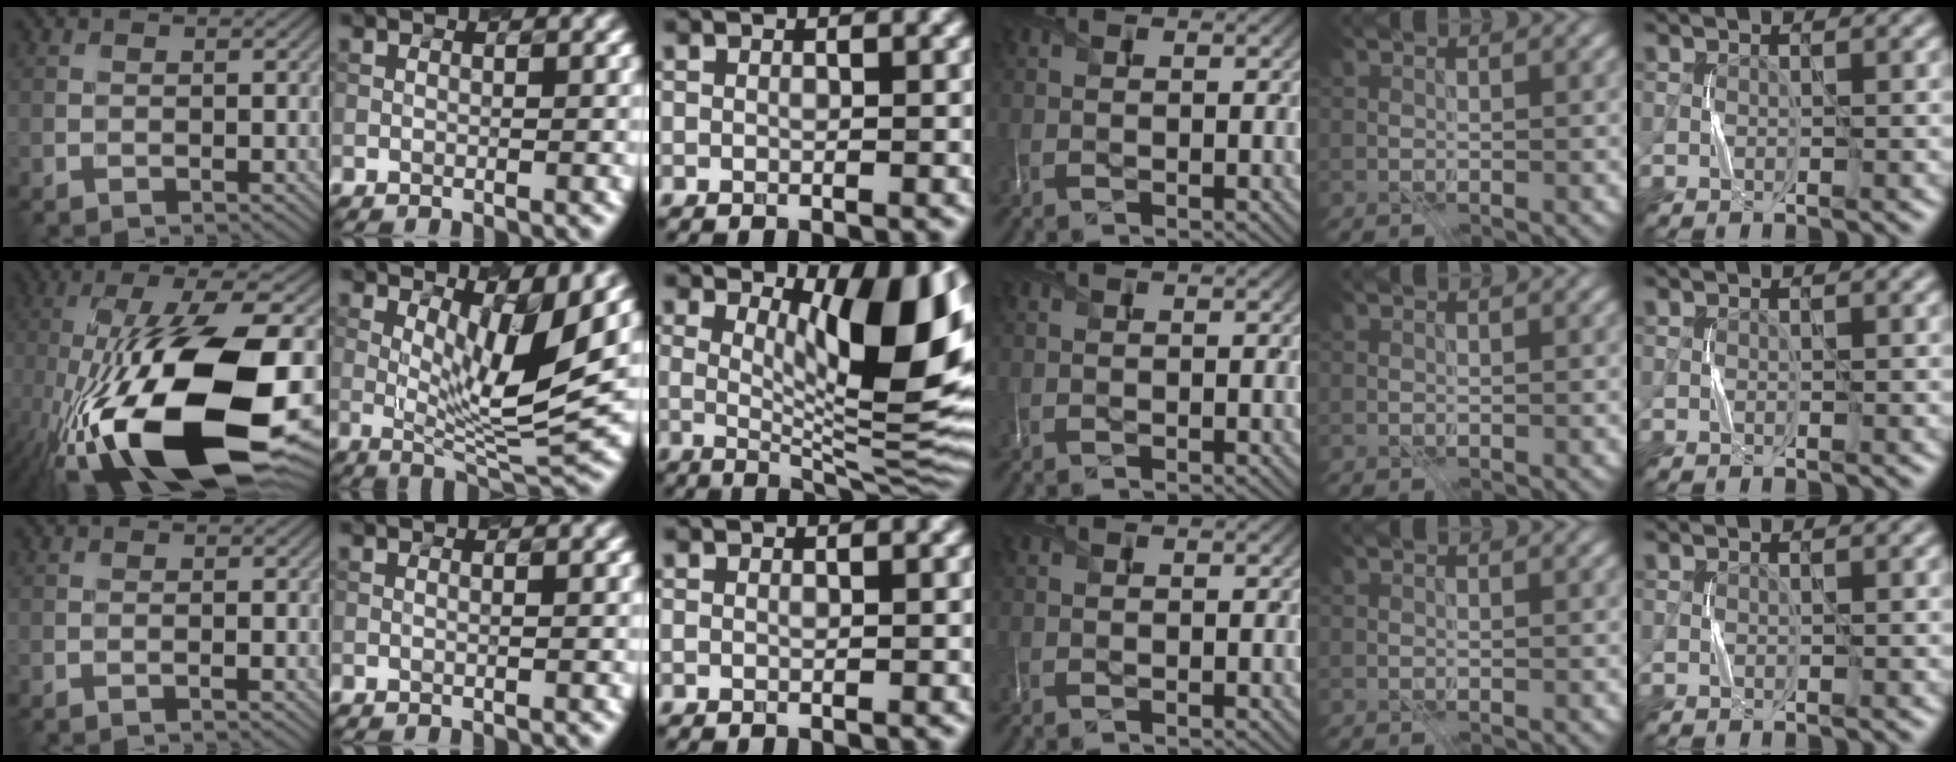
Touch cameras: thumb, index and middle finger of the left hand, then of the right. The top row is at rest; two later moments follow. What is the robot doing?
{"motion": "press", "object": "grip strengthener"}